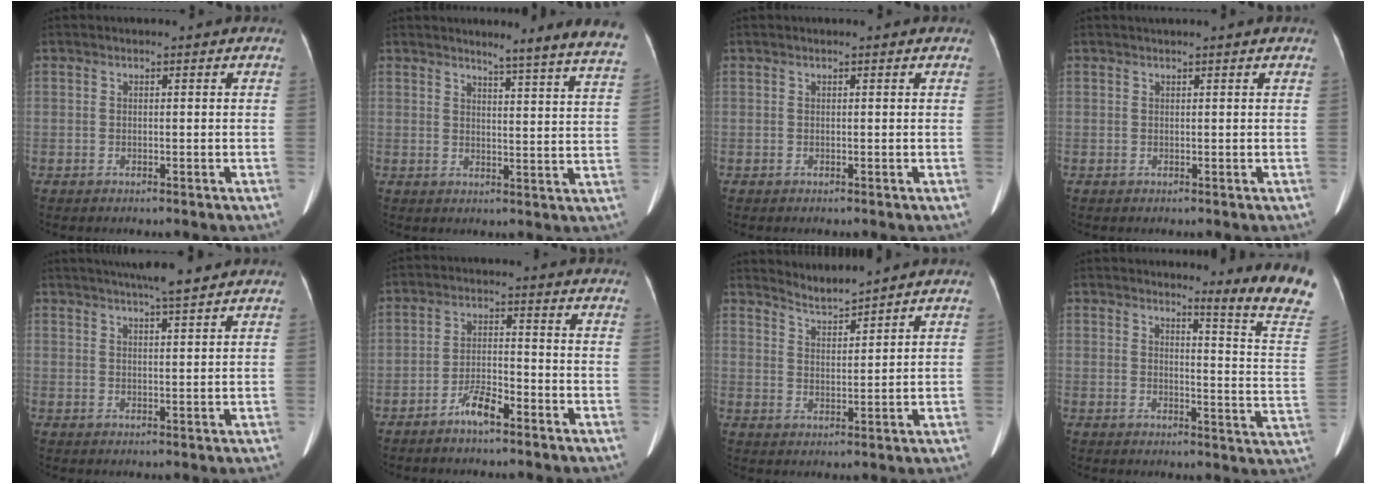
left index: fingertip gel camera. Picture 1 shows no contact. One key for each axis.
{"total": 12.3, "fx": 11.3, "fy": -1.6, "fz": 4.4, "tx": -0.051, "ty": -0.075, "tz": 0.117}
{"total": 0.7, "fx": 0.7, "fy": 0.1, "fz": 0.3, "tx": -0.010, "ty": 0.012, "tz": 0.007}
{"total": 1.8, "fx": 1.5, "fy": -0.4, "fz": 0.9, "tx": -0.012, "ty": 0.022, "tz": 0.029}
{"total": 7.5, "fx": 6.3, "fy": -0.3, "fz": 4.0, "tx": -0.065, "ty": 0.015, "tz": 0.091}
{"total": 4.6, "fx": -3.5, "fy": 0.9, "fz": 2.9, "tx": -0.061, "ty": 0.003, "tz": -0.064}
{"total": 3.5, "fx": 3.5, "fy": -0.7, "fz": -0.1, "tx": -0.005, "ty": -0.003, "tz": 0.071}
{"total": 11.5, "fx": 10.3, "fy": -2.0, "fz": 4.9, "tx": -0.054, "ty": -0.098, "tz": 0.106}